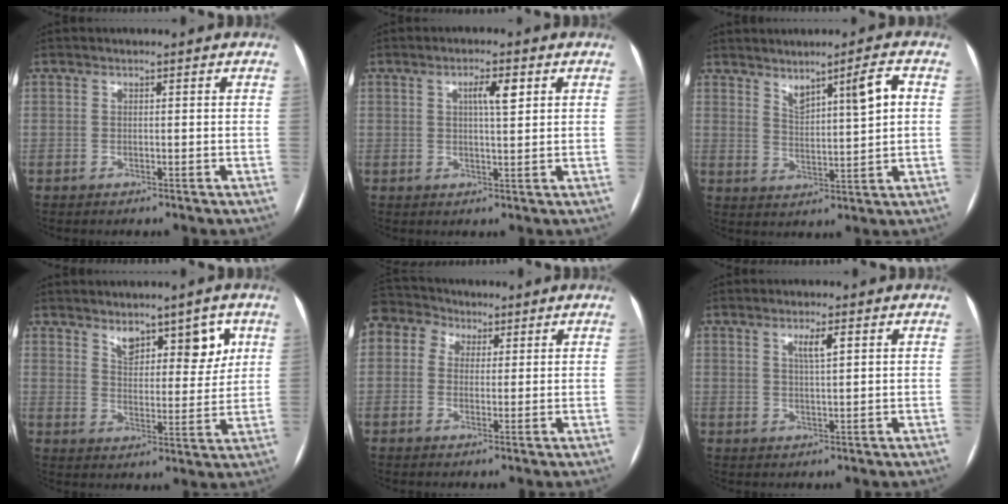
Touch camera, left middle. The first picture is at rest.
{"total": 3.7, "force": [1.4, 0.6, 3.4], "torque": [-0.057, 0.004, 0.021]}
{"total": 6.3, "force": [2.7, 0.4, 5.7], "torque": [-0.093, 0.003, 0.049]}
{"total": 8.2, "force": [5.0, 3.6, 5.4], "torque": [-0.059, -0.002, 0.078]}
{"total": 14.2, "force": [6.4, 11.4, 5.6], "torque": [-0.172, 0.082, 0.117]}
{"total": 2.7, "force": [1.2, 0.2, 2.5], "torque": [-0.045, 0.000, 0.020]}